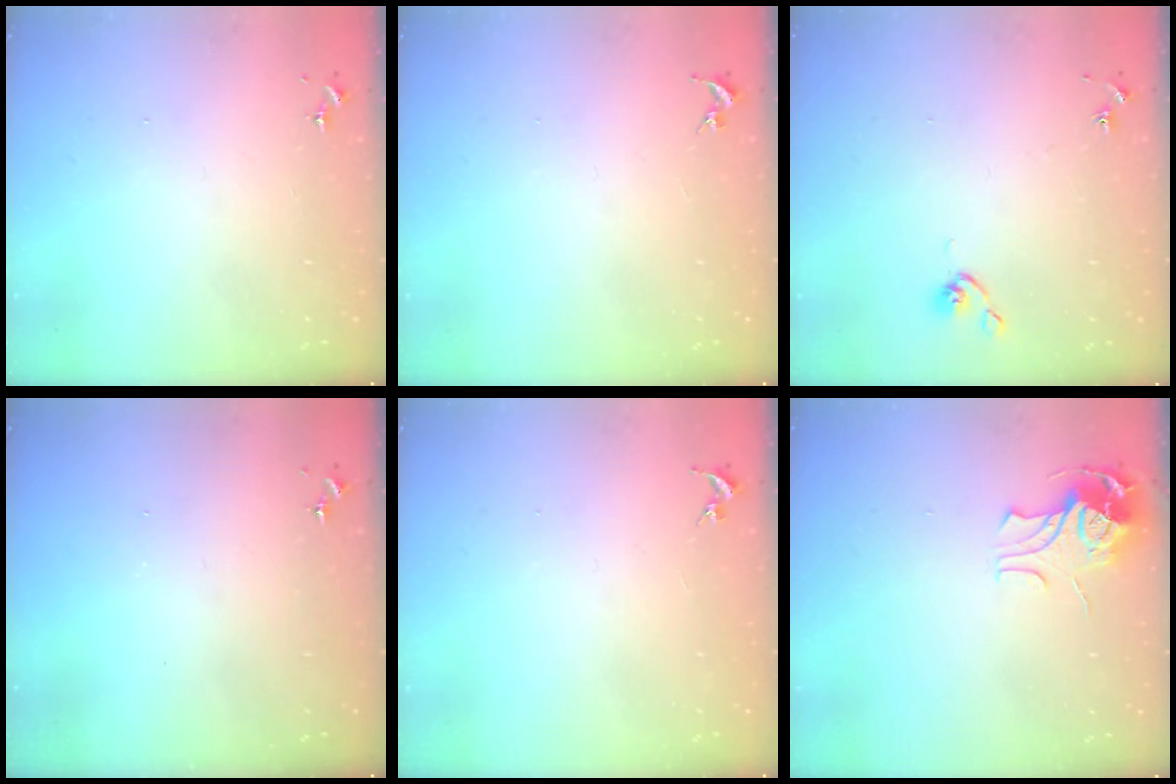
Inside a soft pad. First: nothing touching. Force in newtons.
{"total": 0.0}
{"total": 4.9, "press": 4.9, "slide": 0.7}
{"total": 0.0}
{"total": 0.0}
{"total": 9.9, "press": 9.9, "slide": 1.2}